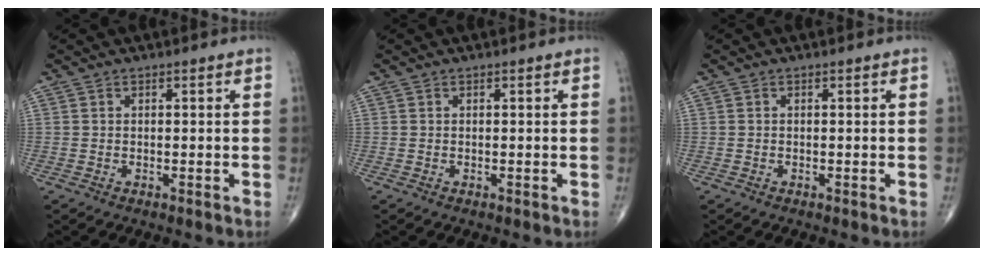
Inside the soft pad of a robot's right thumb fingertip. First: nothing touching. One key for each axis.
{"total": 0.0}
{"total": 0.0}